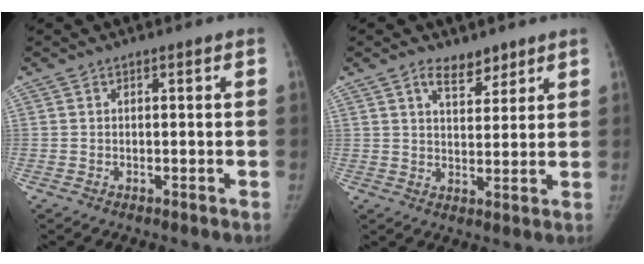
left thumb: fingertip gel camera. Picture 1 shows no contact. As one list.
[{"total": 5.7, "force": [4.0, 2.9, 2.8], "torque": [-0.022, -0.028, 0.067]}]